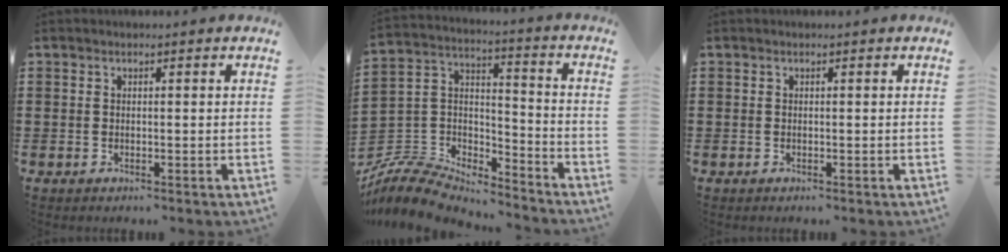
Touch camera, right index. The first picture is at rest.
{"total": 8.2, "force": [-7.6, 2.5, 1.7], "torque": [-0.062, -0.005, -0.155]}
{"total": 0.0}